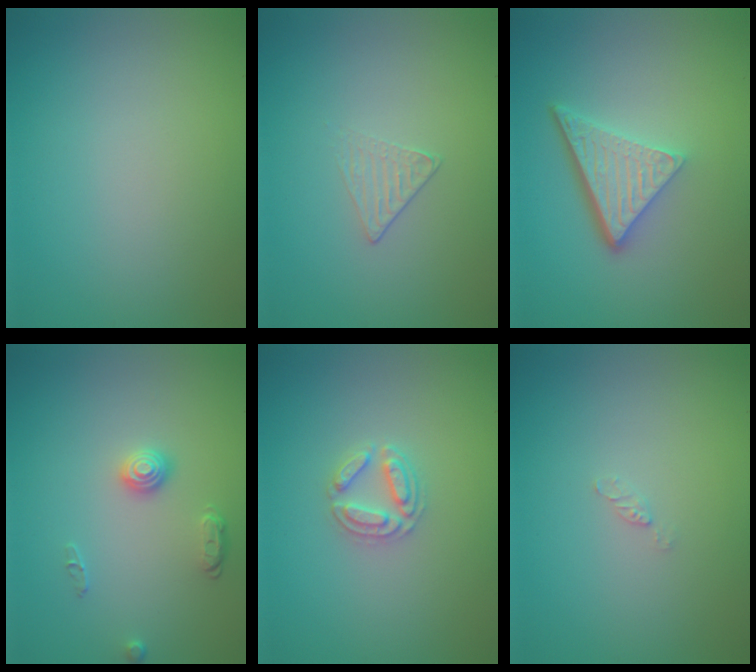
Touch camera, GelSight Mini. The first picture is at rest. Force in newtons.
{"total": 1.1, "press": 0.5, "slide": 1.0}
{"total": 5.3, "press": 3.6, "slide": 3.8}
{"total": 1.7, "press": 1.4, "slide": 1.0}
{"total": 2.8, "press": 2.7, "slide": 0.5}
{"total": 0.6, "press": 0.6, "slide": 0.1}